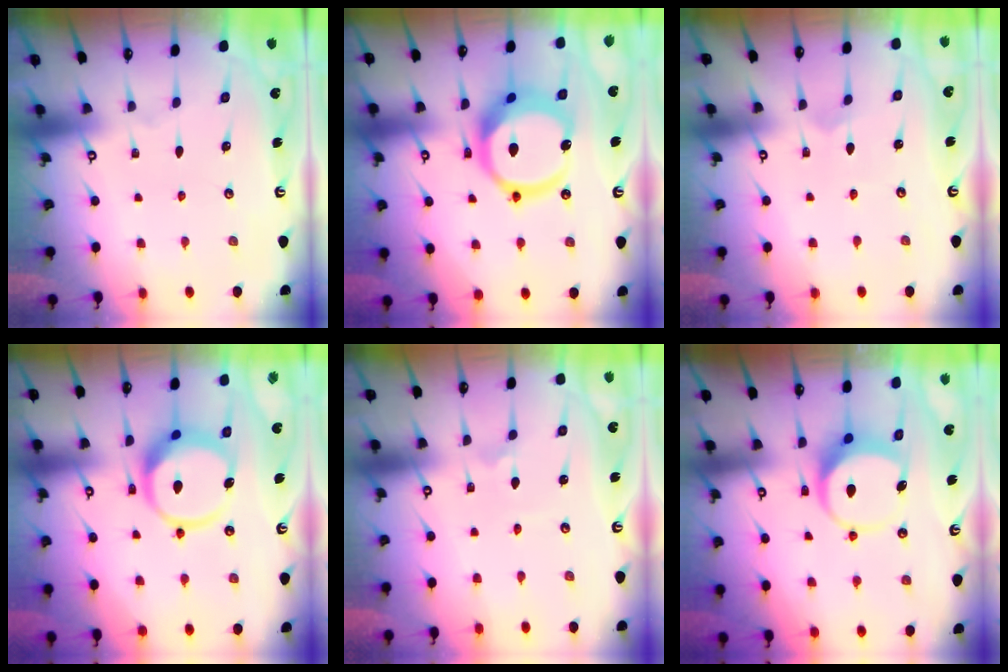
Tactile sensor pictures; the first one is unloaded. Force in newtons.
{"total": 16.4, "press": 16.3, "slide": 2.0}
{"total": 2.0, "press": 2.0, "slide": 0.2}
{"total": 12.7, "press": 12.6, "slide": 1.6}
{"total": 0.8, "press": 0.8, "slide": 0.2}
{"total": 8.7, "press": 8.6, "slide": 1.4}